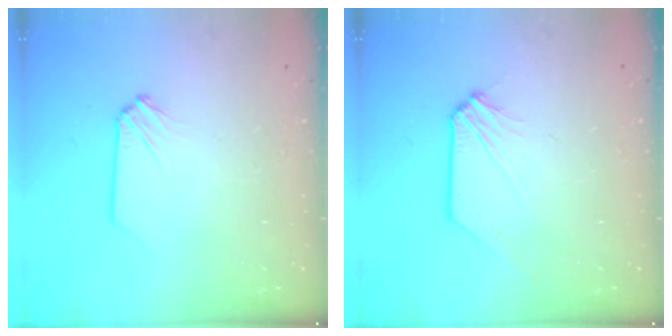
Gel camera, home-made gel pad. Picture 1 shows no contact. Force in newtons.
{"total": 0.0}